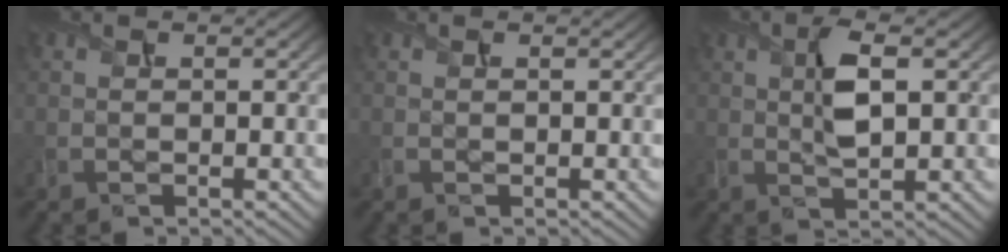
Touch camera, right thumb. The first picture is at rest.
{"total": 0.0}
{"total": 4.7, "force": [0.9, 1.6, 4.3], "torque": [-0.088, 0.001, 0.018]}